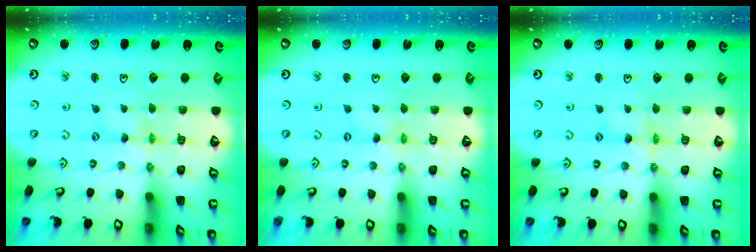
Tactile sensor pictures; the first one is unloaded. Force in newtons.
{"total": 1.2, "press": 1.2, "slide": 0.2}
{"total": 2.4, "press": 2.4, "slide": 0.3}